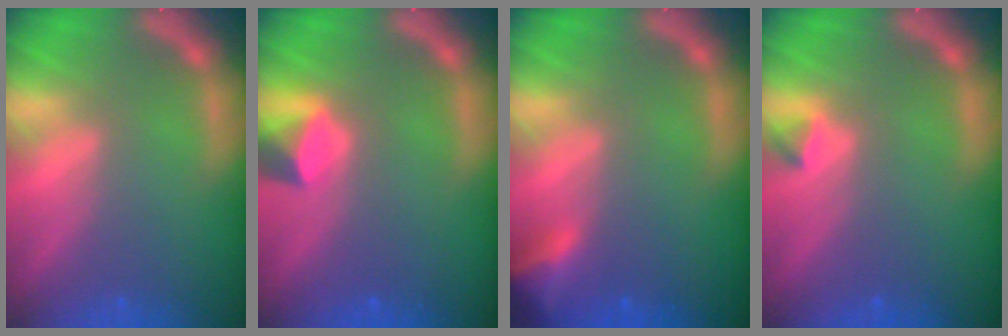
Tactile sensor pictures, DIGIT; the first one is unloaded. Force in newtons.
{"total": 2.4}
{"total": 3.5}
{"total": 0.9}